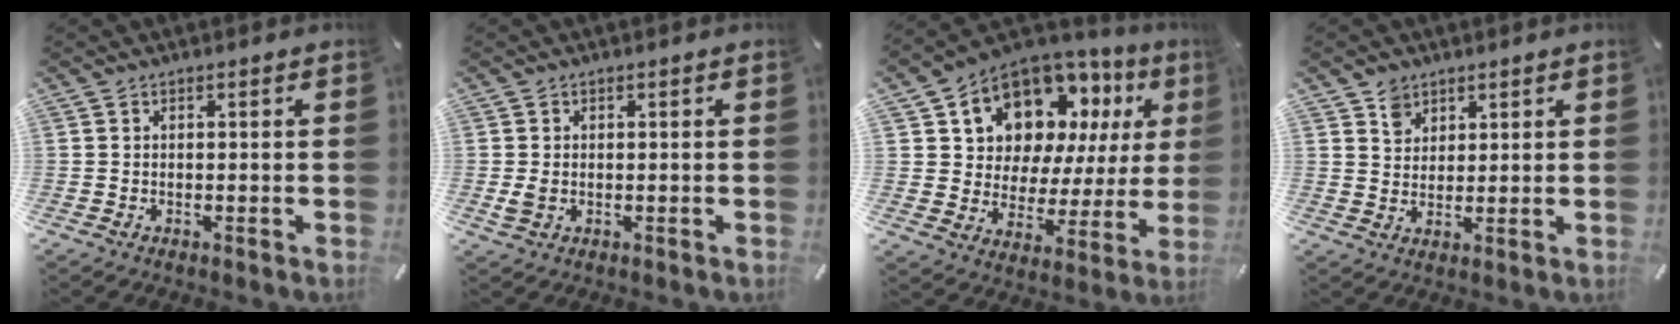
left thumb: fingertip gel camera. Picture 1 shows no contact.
{"total": 2.0, "force": [-0.1, 1.6, 1.3], "torque": [-0.015, 0.000, -0.003]}
{"total": 12.1, "force": [8.6, 7.7, 3.6], "torque": [-0.075, -0.085, 0.156]}
{"total": 4.5, "force": [2.6, 3.6, 0.5], "torque": [-0.006, -0.002, 0.049]}